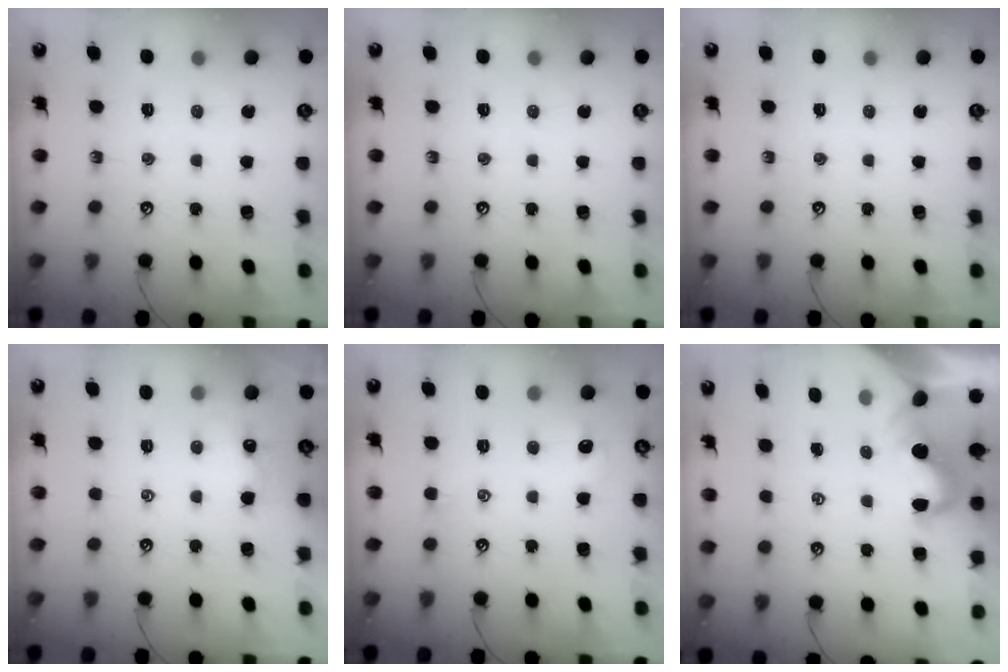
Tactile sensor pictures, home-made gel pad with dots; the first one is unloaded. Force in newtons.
{"total": 0.0}
{"total": 0.0}
{"total": 2.3, "press": 2.2, "slide": 0.3}
{"total": 0.6, "press": 0.1, "slide": 0.6}
{"total": 2.1, "press": 2.0, "slide": 0.5}